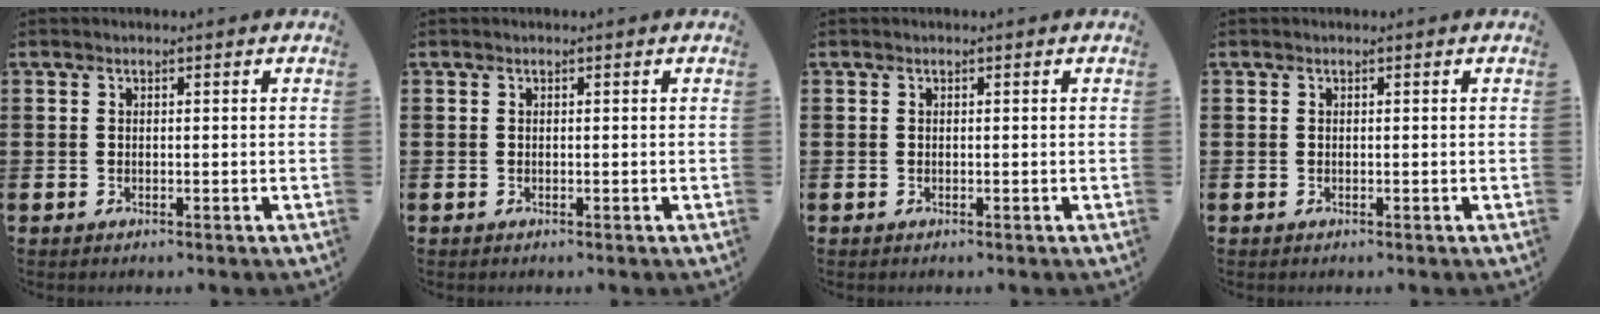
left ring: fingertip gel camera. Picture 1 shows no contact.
{"total": 0.0}
{"total": 0.0}
{"total": 0.0}